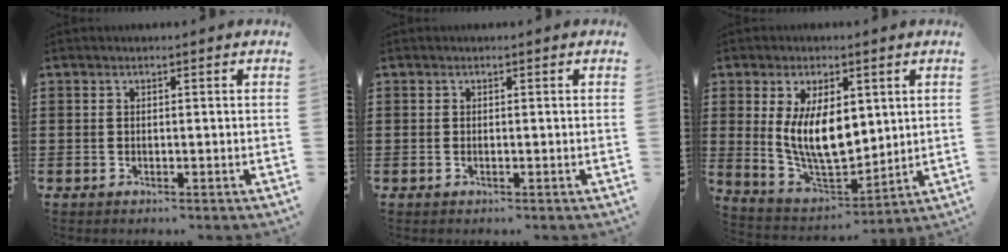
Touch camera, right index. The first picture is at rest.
{"total": 0.0}
{"total": 9.9, "force": [1.8, 5.1, 8.3], "torque": [-0.174, -0.001, 0.031]}